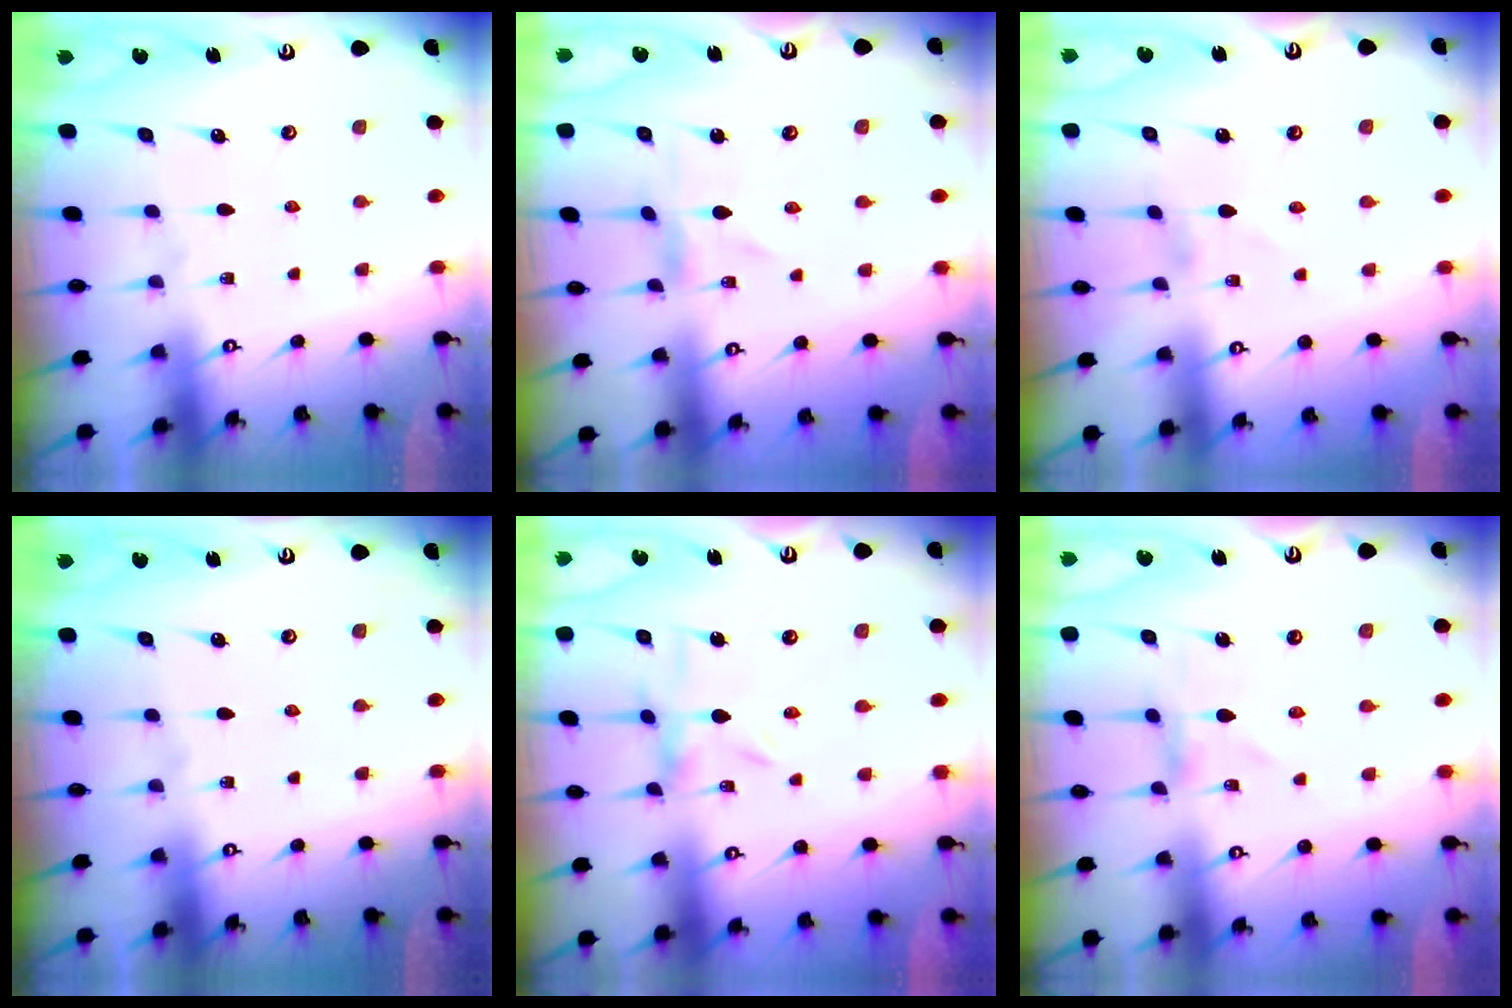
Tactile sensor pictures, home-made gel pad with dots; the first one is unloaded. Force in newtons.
{"total": 1.2, "press": 1.2, "slide": 0.2}
{"total": 1.4, "press": 1.4, "slide": 0.2}
{"total": 0.0}
{"total": 0.8, "press": 0.8, "slide": 0.3}
{"total": 0.7, "press": 0.7, "slide": 0.1}